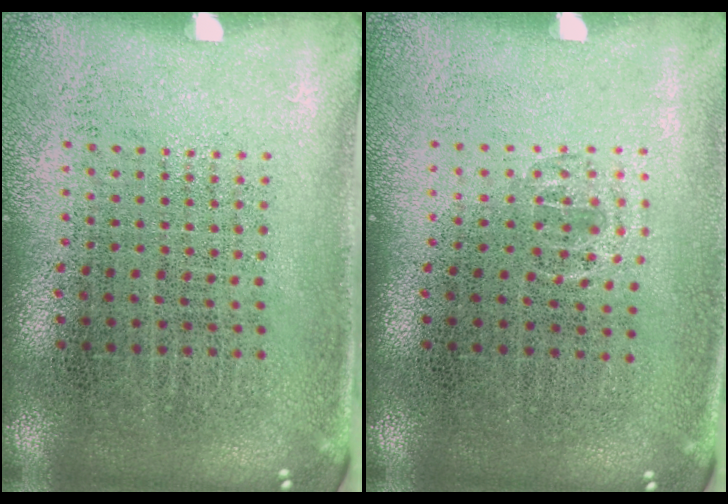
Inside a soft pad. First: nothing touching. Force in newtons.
{"total": 0.6, "press": 0.4, "slide": 0.4}